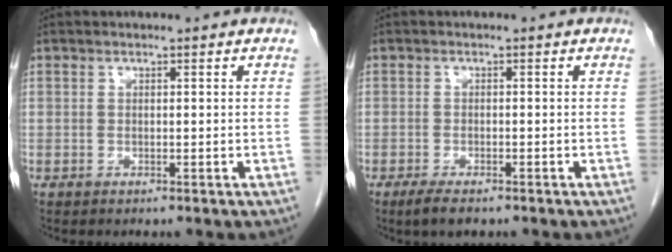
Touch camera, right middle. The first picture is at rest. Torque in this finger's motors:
{"motor_torque": [0.28, -0.10, 0.02, 0.01]}